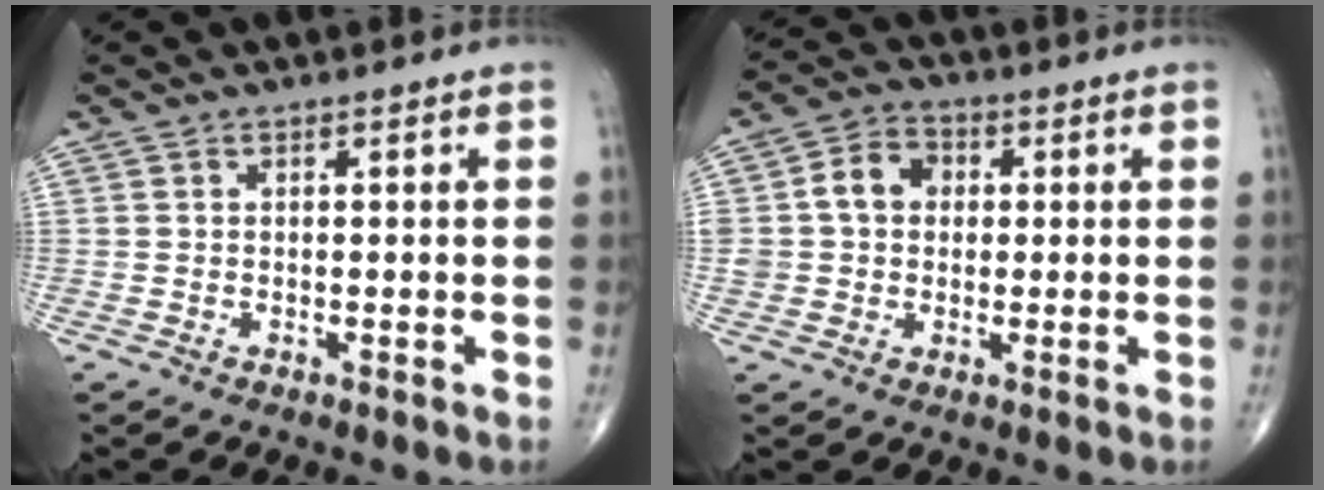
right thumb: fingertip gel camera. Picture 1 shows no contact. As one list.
[{"total": 7.9, "force": [0.9, 6.5, 4.4], "torque": [-0.060, 0.017, 0.010]}]